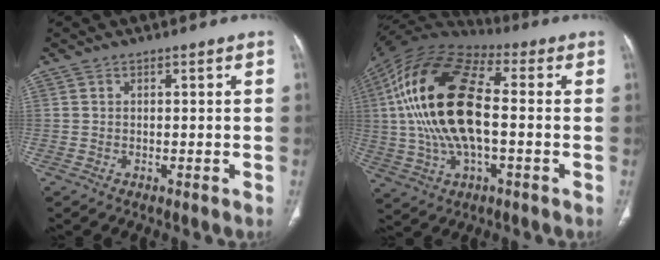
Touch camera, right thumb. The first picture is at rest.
{"total": 22.8, "force": [0.6, 10.7, 20.1], "torque": [-0.409, 0.020, 0.006]}